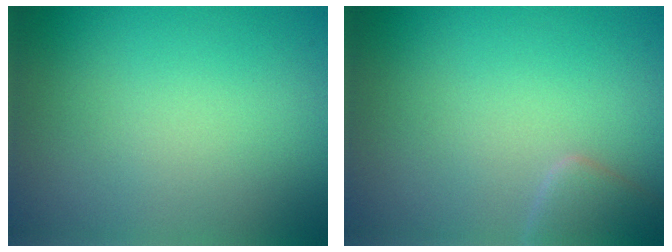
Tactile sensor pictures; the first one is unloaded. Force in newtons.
{"total": 2.5, "press": 2.5, "slide": 0.2}